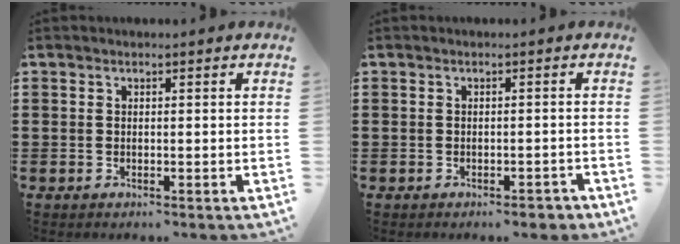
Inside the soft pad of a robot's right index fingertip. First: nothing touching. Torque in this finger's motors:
{"motor_torque": [0.15, 0.00, 0.01, 0.00]}